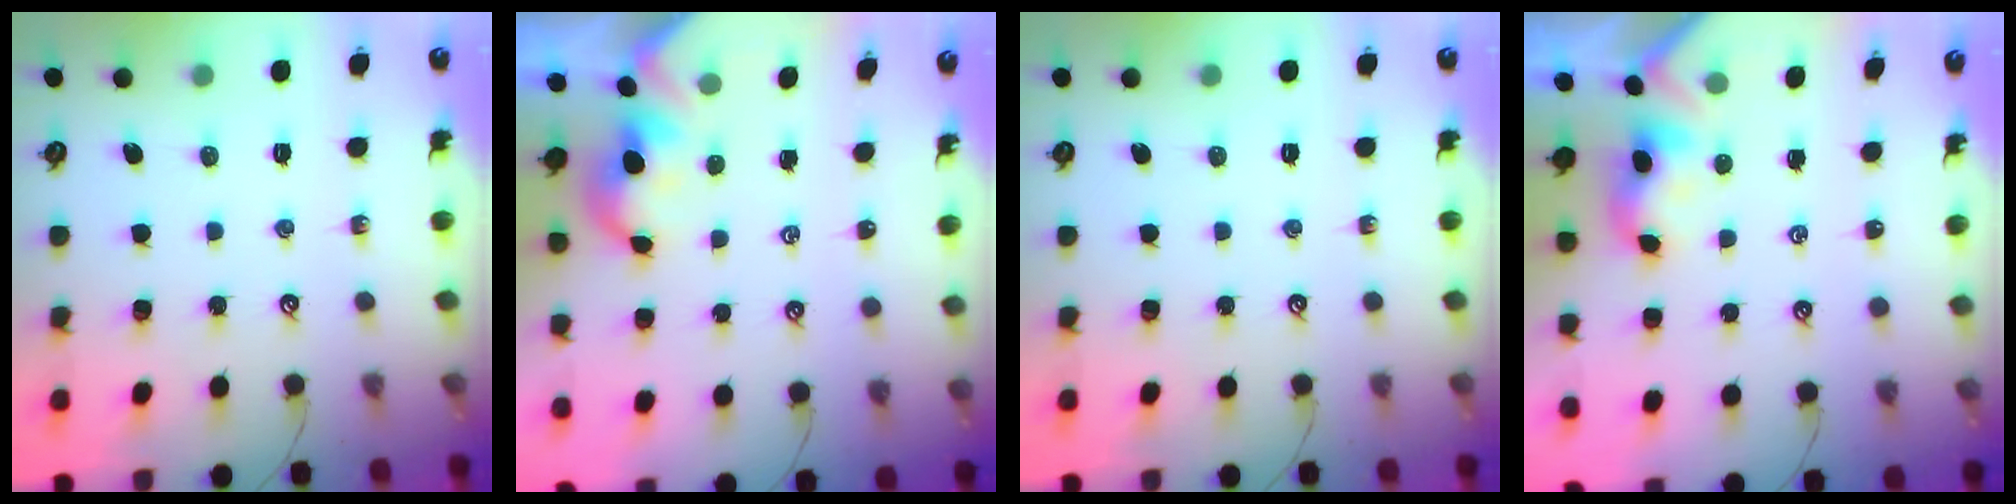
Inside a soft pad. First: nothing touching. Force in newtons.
{"total": 2.4, "press": 2.3, "slide": 0.3}
{"total": 0.0}
{"total": 2.1, "press": 2.1, "slide": 0.2}